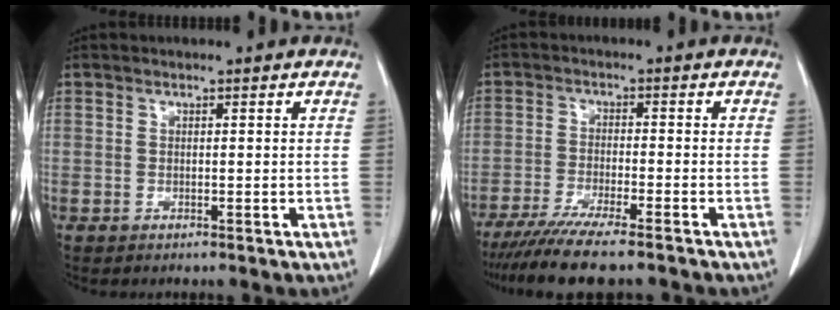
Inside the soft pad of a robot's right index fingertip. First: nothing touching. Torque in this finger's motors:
{"motor_torque": [1.15, -0.99, 0.35, 0.15]}